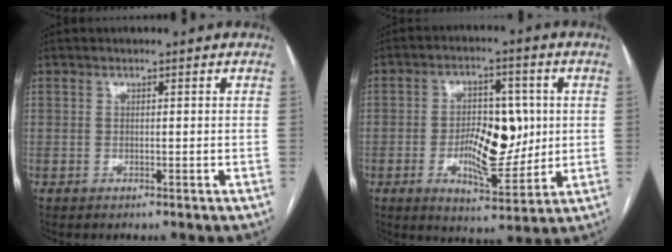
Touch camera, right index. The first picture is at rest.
{"total": 11.1, "force": [-0.5, 4.7, 10.1], "torque": [-0.169, 0.004, -0.002]}